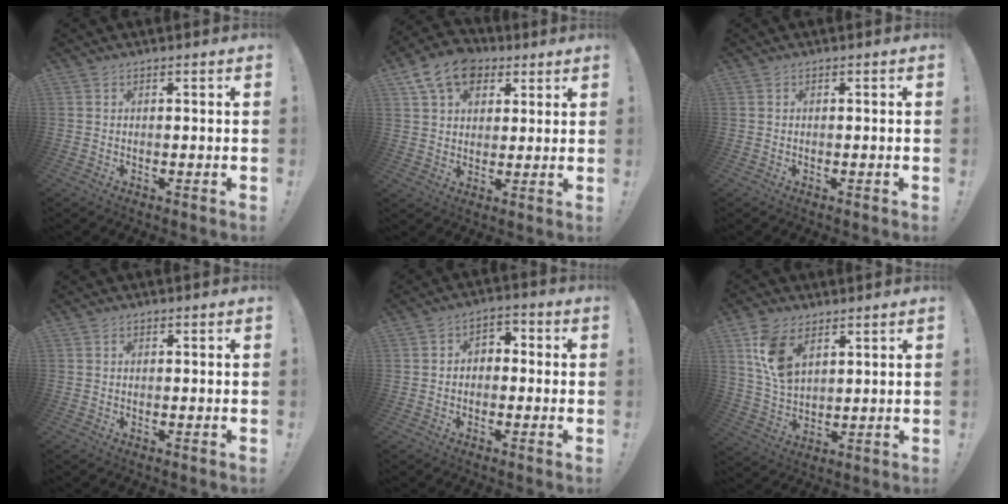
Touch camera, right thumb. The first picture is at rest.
{"total": 13.2, "force": [6.6, 9.6, 6.3], "torque": [-0.101, -0.024, 0.129]}
{"total": 0.0}
{"total": 0.0}
{"total": 4.0, "force": [-1.8, 3.1, 1.8], "torque": [-0.023, 0.018, -0.033]}
{"total": 10.7, "force": [5.6, 6.2, 6.8], "torque": [-0.124, -0.017, 0.105]}